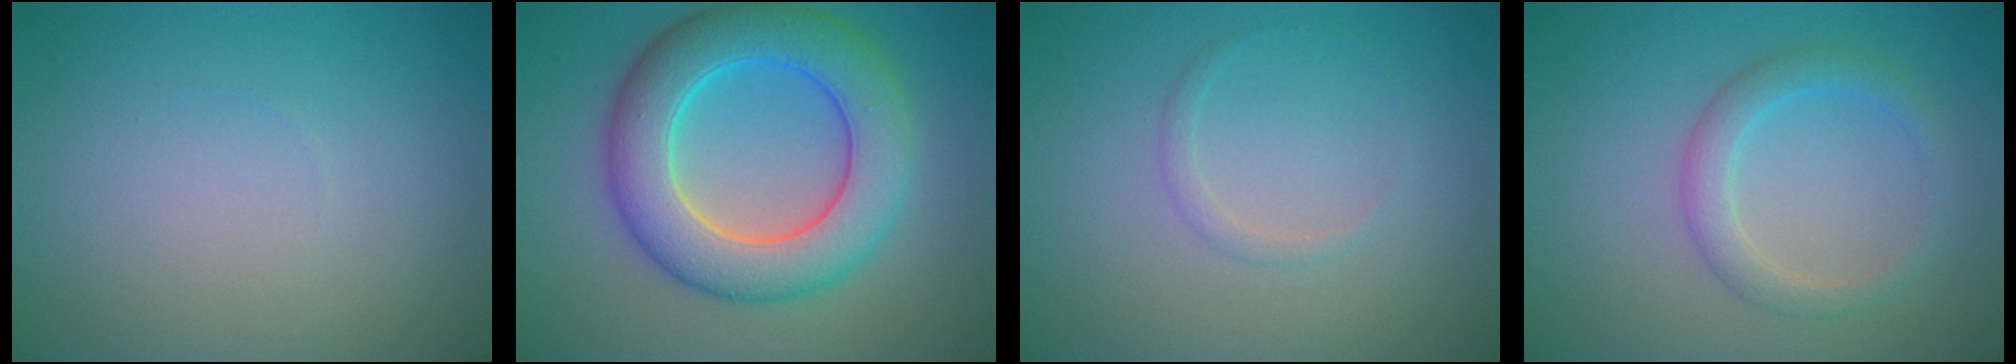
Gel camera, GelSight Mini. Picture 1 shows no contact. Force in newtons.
{"total": 8.8, "press": 8.8, "slide": 0.4}
{"total": 1.0, "press": 1.0, "slide": 0.1}
{"total": 2.7, "press": 2.7, "slide": 0.1}